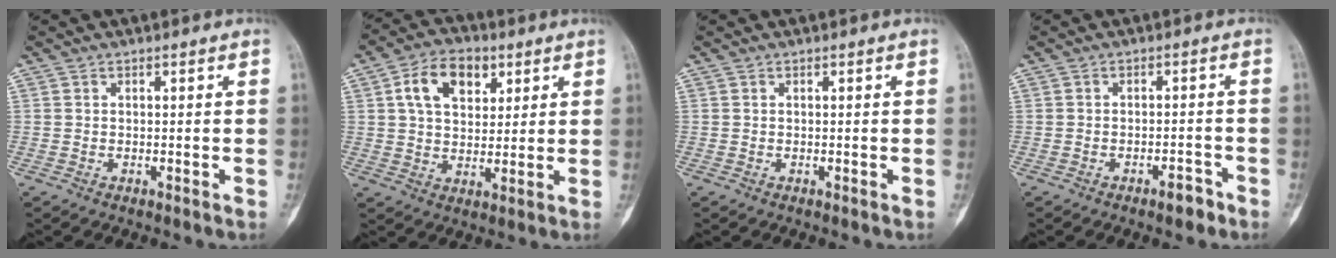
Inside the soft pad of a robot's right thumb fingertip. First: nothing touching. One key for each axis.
{"total": 10.6, "fx": 4.1, "fy": 6.9, "fz": 6.9, "tx": -0.095, "ty": -0.004, "tz": 0.067}
{"total": 0.0}
{"total": 3.0, "fx": -2.1, "fy": 1.1, "fz": 1.9, "tx": -0.022, "ty": 0.016, "tz": -0.031}